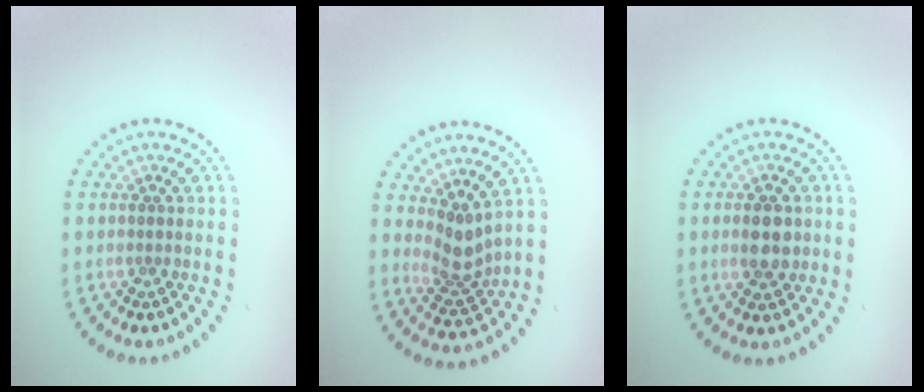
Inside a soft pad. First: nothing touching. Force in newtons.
{"total": 2.9, "press": 2.0, "slide": 2.0}
{"total": 2.8, "press": 2.8, "slide": 0.1}